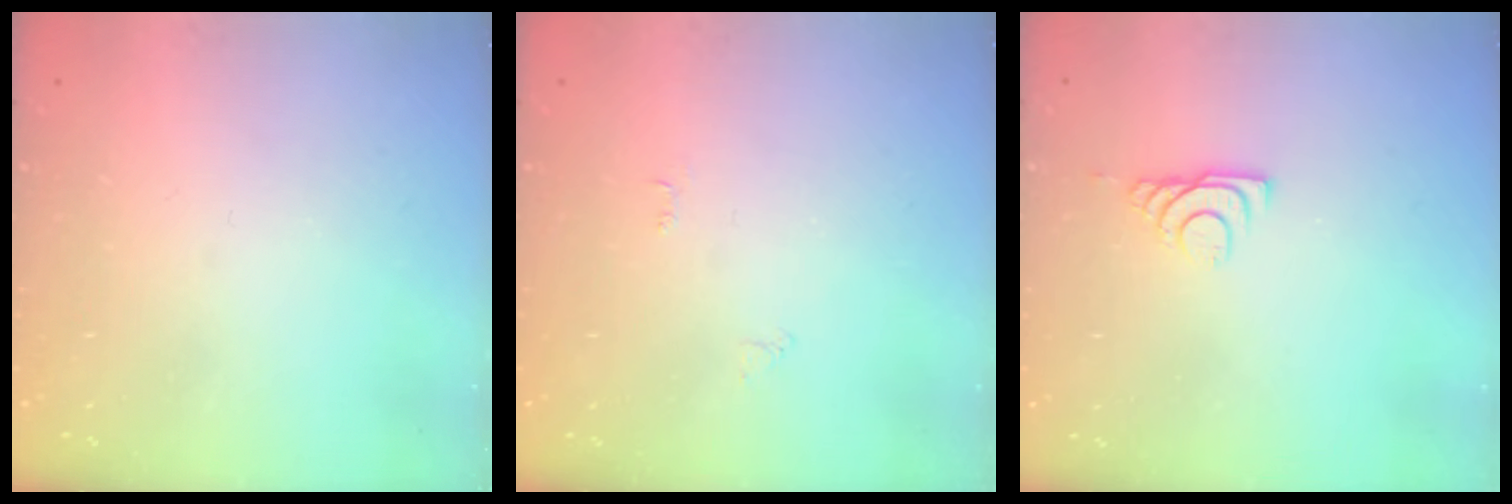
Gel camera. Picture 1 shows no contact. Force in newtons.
{"total": 2.5, "press": 2.5, "slide": 0.4}
{"total": 5.6, "press": 5.5, "slide": 0.8}